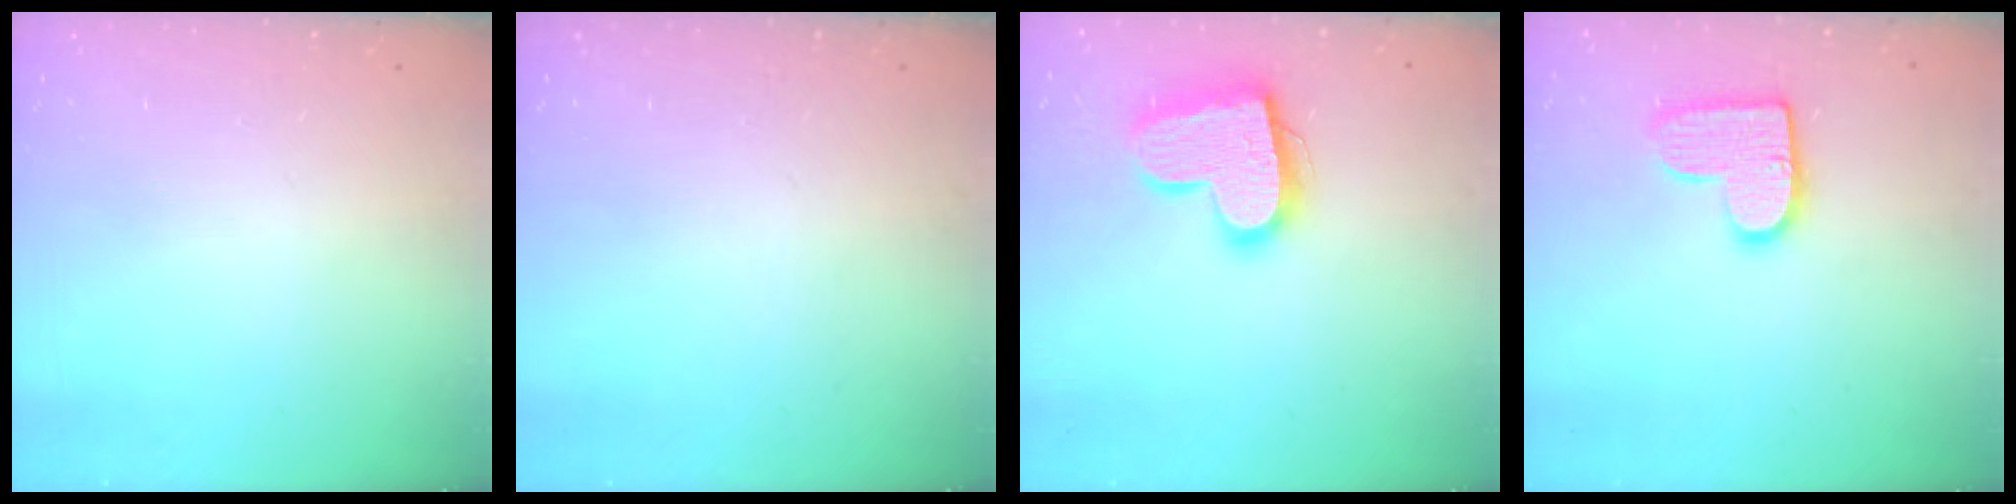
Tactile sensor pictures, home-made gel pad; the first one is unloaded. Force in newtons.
{"total": 0.0}
{"total": 17.6, "press": 17.6, "slide": 1.4}
{"total": 12.5, "press": 12.5, "slide": 0.7}